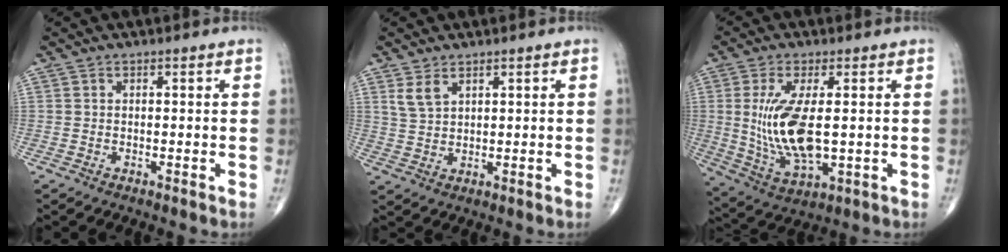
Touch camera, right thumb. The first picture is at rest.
{"total": 3.5, "force": [2.1, 1.7, 2.1], "torque": [-0.041, -0.008, 0.051]}
{"total": 13.4, "force": [0.7, 5.3, 12.2], "torque": [-0.253, -0.019, 0.028]}